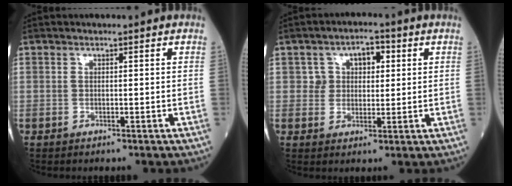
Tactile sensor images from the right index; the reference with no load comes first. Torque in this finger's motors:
{"motor_torque": [-0.03, 0.01, 0.03, 0.04]}